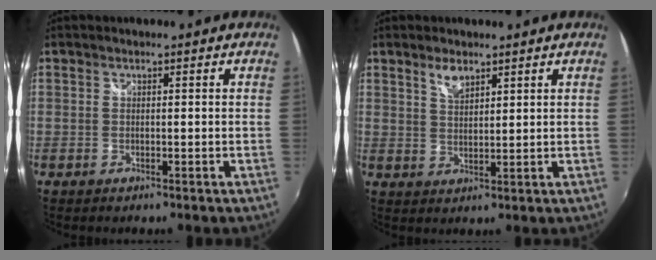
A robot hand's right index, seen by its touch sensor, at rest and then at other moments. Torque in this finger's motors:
{"motor_torque": [0.06, 0.00, 0.11, 0.04]}